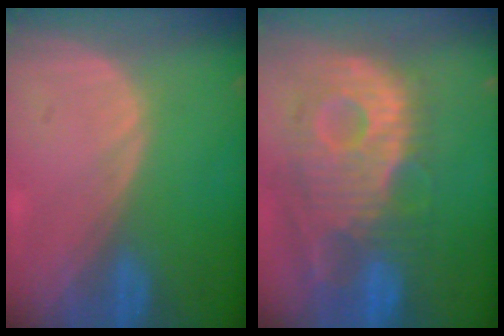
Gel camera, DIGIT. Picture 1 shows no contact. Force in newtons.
{"total": 12.7, "press": 11.1, "slide": 6.2}